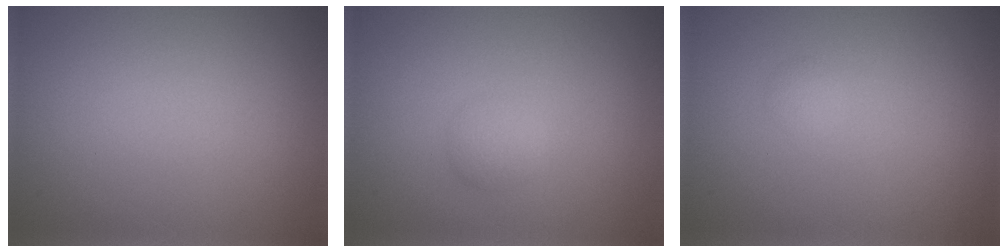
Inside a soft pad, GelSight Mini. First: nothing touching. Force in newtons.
{"total": 1.3, "press": 1.3, "slide": 0.0}
{"total": 0.6, "press": 0.6, "slide": 0.0}